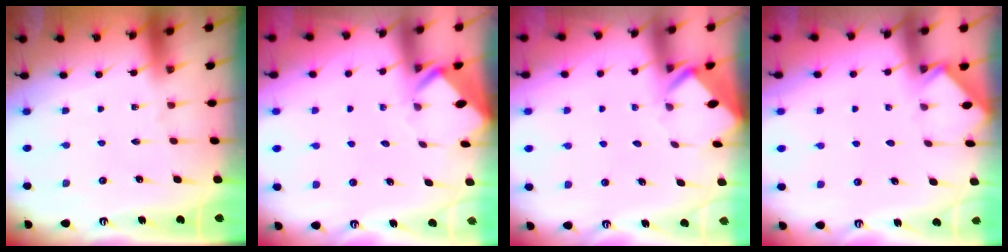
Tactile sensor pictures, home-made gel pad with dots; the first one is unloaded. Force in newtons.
{"total": 3.3, "press": 3.3, "slide": 0.2}
{"total": 3.1, "press": 3.1, "slide": 0.1}
{"total": 2.5, "press": 2.5, "slide": 0.4}